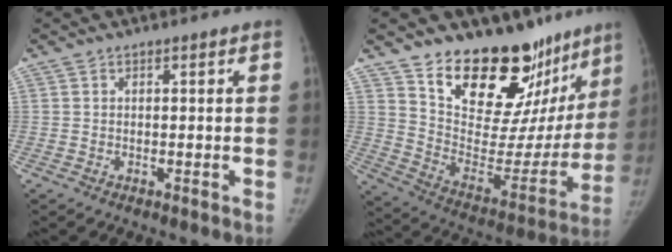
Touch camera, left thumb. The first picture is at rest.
{"total": 26.5, "force": [19.8, 12.1, 12.9], "torque": [-0.144, -0.119, 0.301]}